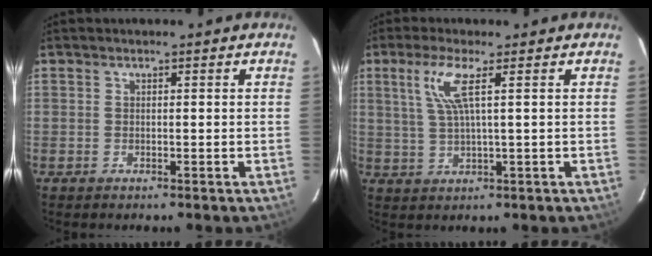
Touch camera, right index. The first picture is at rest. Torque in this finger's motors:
{"motor_torque": [0.23, -0.03, 0.26, 0.11]}